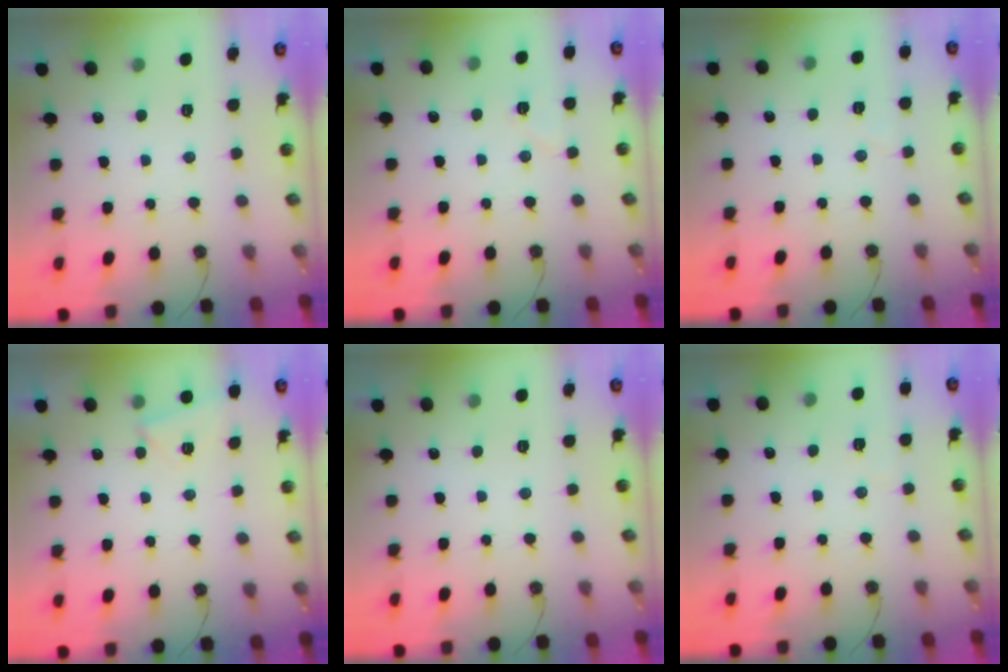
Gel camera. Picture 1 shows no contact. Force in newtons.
{"total": 5.0, "press": 4.8, "slide": 1.6}
{"total": 3.3, "press": 2.8, "slide": 1.7}
{"total": 2.7, "press": 2.7, "slide": 0.3}
{"total": 0.0}
{"total": 2.3, "press": 2.2, "slide": 0.5}